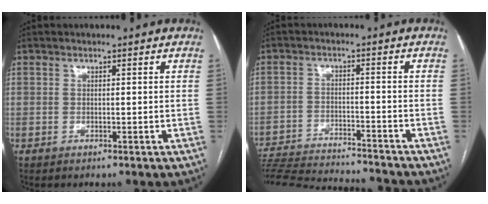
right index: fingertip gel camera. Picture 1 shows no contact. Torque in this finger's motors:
{"motor_torque": [-1.21, -0.93, -0.23, 0.09]}